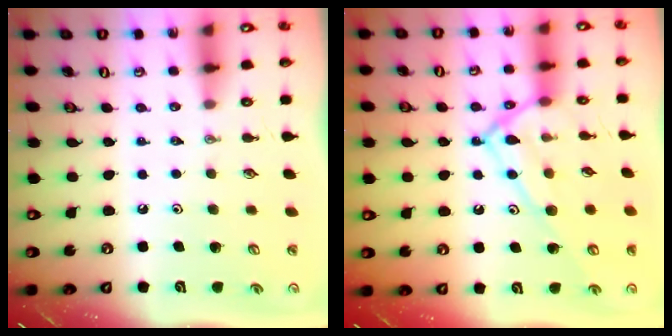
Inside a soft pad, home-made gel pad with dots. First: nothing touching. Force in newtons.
{"total": 14.1, "press": 14.1, "slide": 0.7}